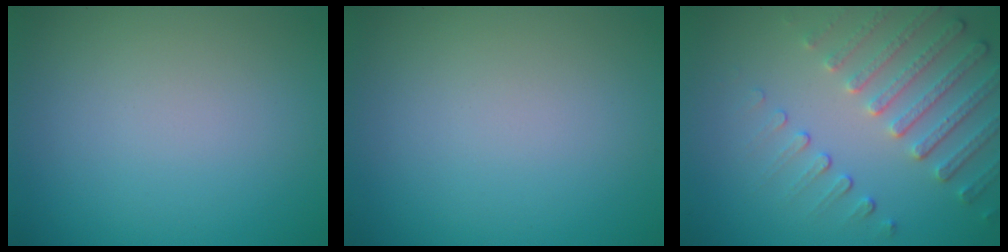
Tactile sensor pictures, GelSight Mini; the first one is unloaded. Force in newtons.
{"total": 0.0}
{"total": 5.0, "press": 3.8, "slide": 3.3}